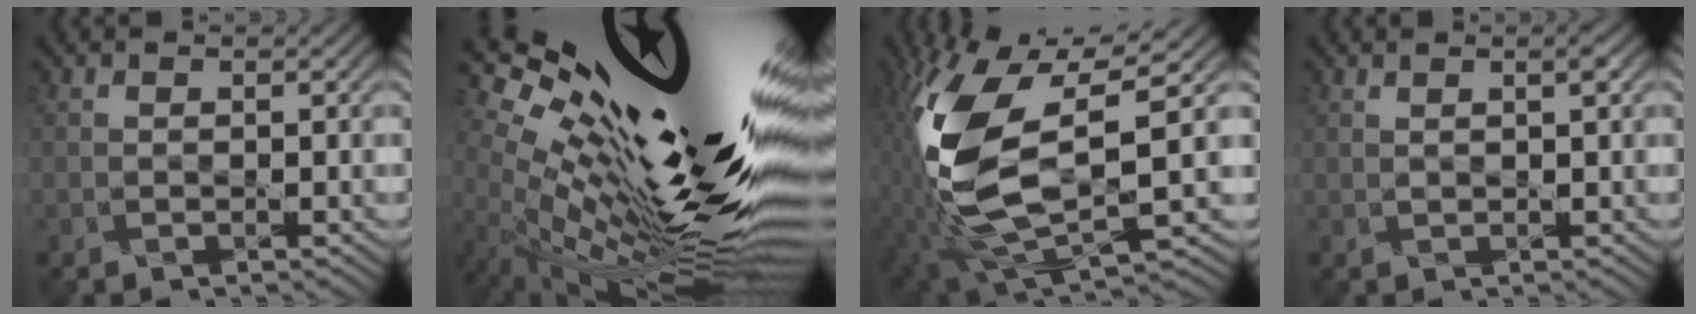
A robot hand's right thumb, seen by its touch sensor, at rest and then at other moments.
{"total": 19.4, "force": [4.7, 6.3, 17.7], "torque": [-0.262, 0.014, 0.076]}
{"total": 14.4, "force": [0.1, 7.0, 12.6], "torque": [-0.281, -0.026, 0.009]}
{"total": 1.5, "force": [1.0, 0.4, 1.1], "torque": [-0.010, -0.002, 0.019]}